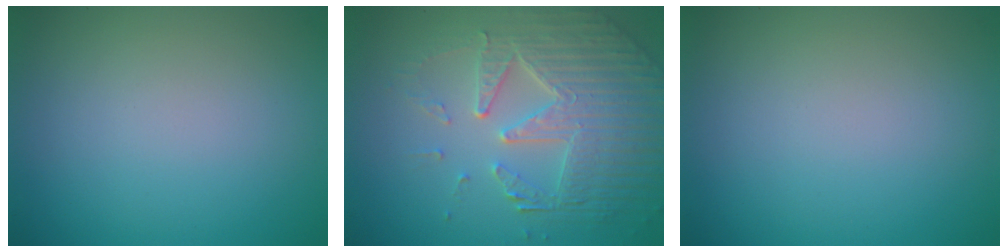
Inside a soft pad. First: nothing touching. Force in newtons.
{"total": 6.7, "press": 5.1, "slide": 4.3}
{"total": 0.0}